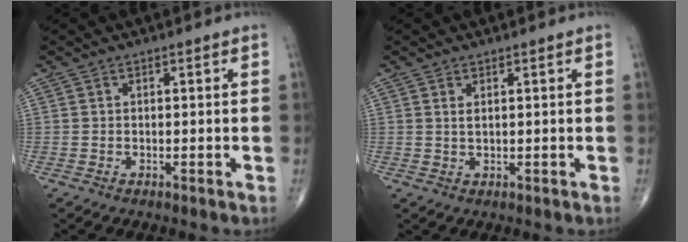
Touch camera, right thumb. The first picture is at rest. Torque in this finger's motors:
{"motor_torque": [-0.59, 0.40, 0.00, 0.00, -0.01]}